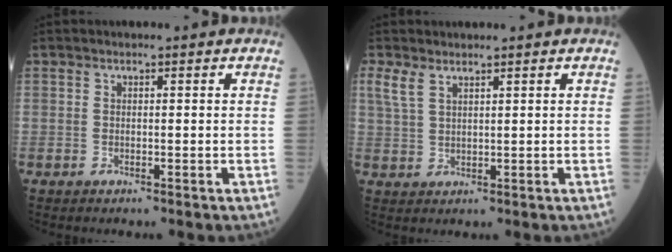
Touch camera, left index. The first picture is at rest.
{"total": 2.5, "force": [1.7, 0.9, 1.6], "torque": [-0.048, 0.004, 0.046]}